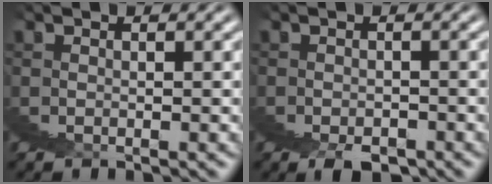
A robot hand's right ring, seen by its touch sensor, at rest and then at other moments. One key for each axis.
{"total": 1.1, "fx": -0.1, "fy": -1.1, "fz": -0.3, "tx": 0.020, "ty": 0.022, "tz": -0.010}